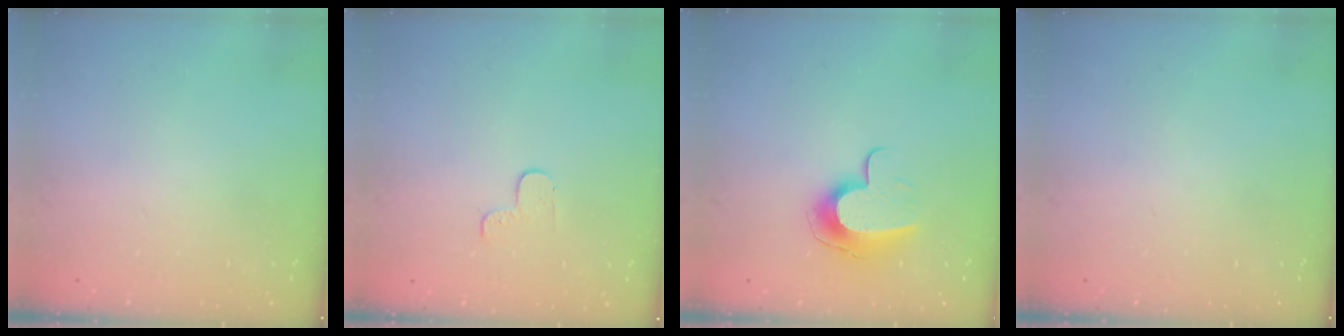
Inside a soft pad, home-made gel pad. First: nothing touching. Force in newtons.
{"total": 3.2, "press": 3.2, "slide": 0.3}
{"total": 10.8, "press": 10.8, "slide": 0.6}
{"total": 0.0}